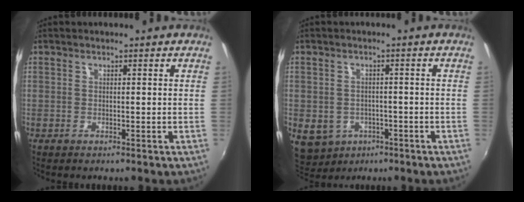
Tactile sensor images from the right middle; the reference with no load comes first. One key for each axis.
{"total": 6.6, "fx": -3.2, "fy": 5.4, "fz": 2.2, "tx": -0.058, "ty": -0.009, "tz": -0.035}